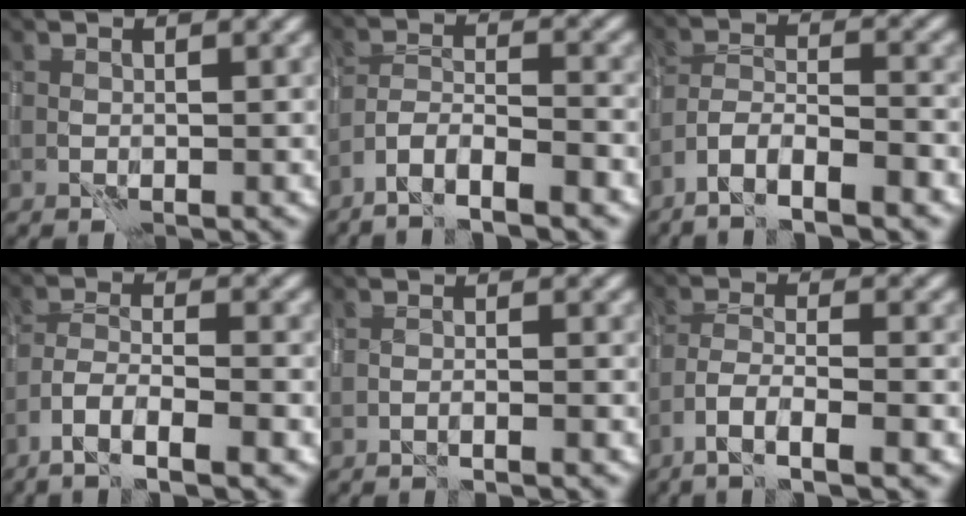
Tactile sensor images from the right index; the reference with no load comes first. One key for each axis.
{"total": 5.1, "fx": -4.0, "fy": 0.7, "fz": 3.1, "tx": -0.054, "ty": 0.003, "tz": -0.073}
{"total": 5.7, "fx": -4.3, "fy": 1.1, "fz": 3.7, "tx": -0.064, "ty": 0.004, "tz": -0.078}
{"total": 5.8, "fx": -3.9, "fy": 1.2, "fz": 4.2, "tx": -0.076, "ty": 0.002, "tz": -0.070}
{"total": 1.2, "fx": -0.8, "fy": -0.4, "fz": 0.8, "tx": -0.019, "ty": 0.017, "tz": -0.012}
{"total": 5.3, "fx": -3.4, "fy": 0.9, "fz": 3.9, "tx": -0.074, "ty": 0.003, "tz": -0.061}